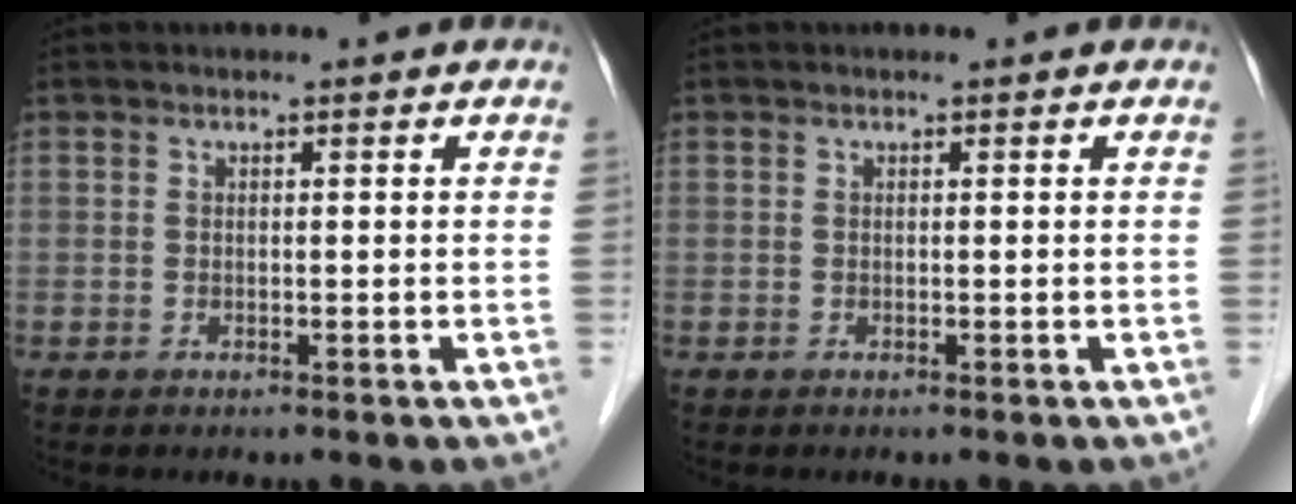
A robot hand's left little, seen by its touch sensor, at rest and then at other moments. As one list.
[{"total": 0.0}]